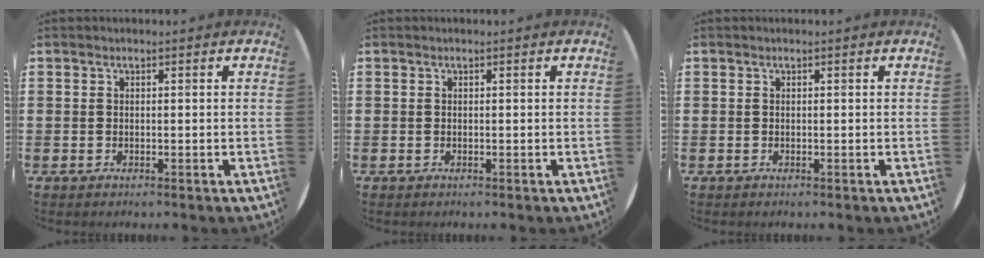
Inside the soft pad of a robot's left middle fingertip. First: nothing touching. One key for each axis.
{"total": 0.0}
{"total": 0.0}